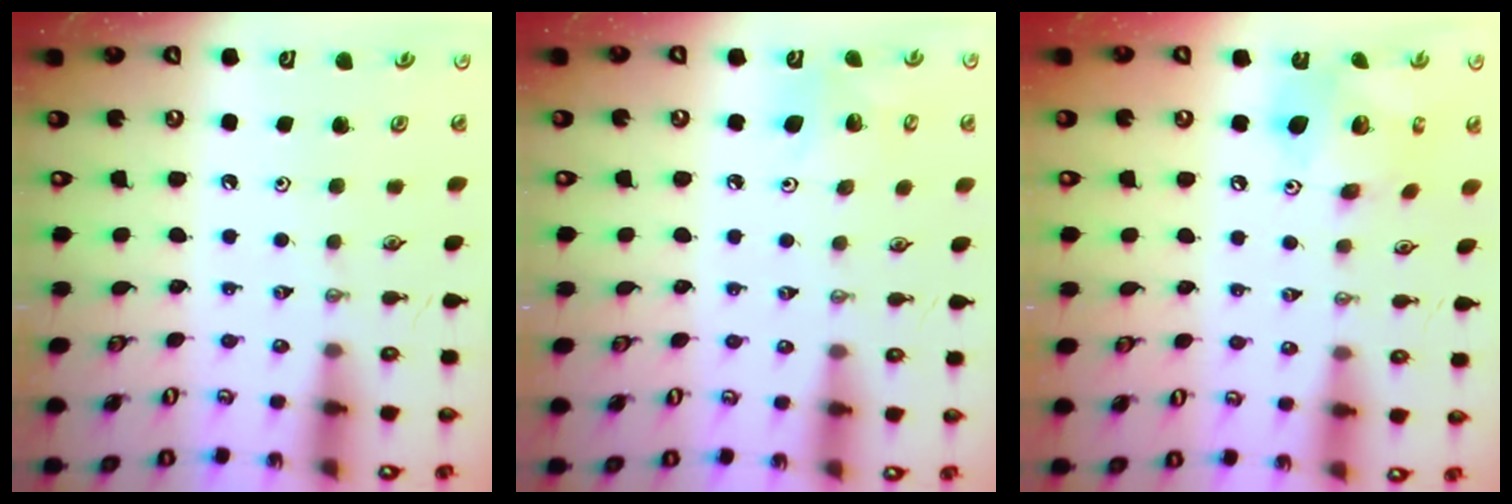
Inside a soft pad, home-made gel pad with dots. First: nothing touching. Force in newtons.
{"total": 7.0, "press": 6.8, "slide": 1.7}
{"total": 14.6, "press": 14.5, "slide": 1.2}